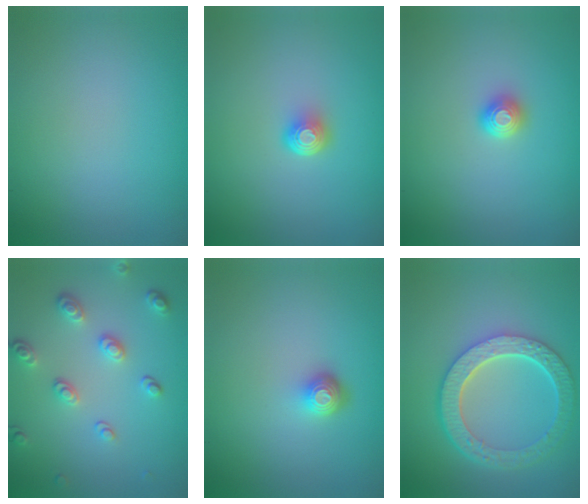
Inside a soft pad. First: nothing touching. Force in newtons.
{"total": 2.0, "press": 1.3, "slide": 1.6}
{"total": 1.4, "press": 1.2, "slide": 0.7}
{"total": 3.2, "press": 2.7, "slide": 1.8}
{"total": 1.7, "press": 1.3, "slide": 1.2}
{"total": 6.1, "press": 4.6, "slide": 4.1}